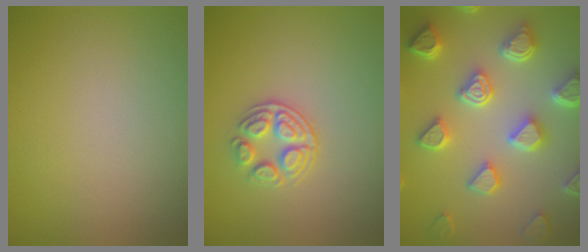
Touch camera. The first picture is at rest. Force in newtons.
{"total": 2.9, "press": 2.6, "slide": 1.3}
{"total": 7.0, "press": 5.5, "slide": 4.3}